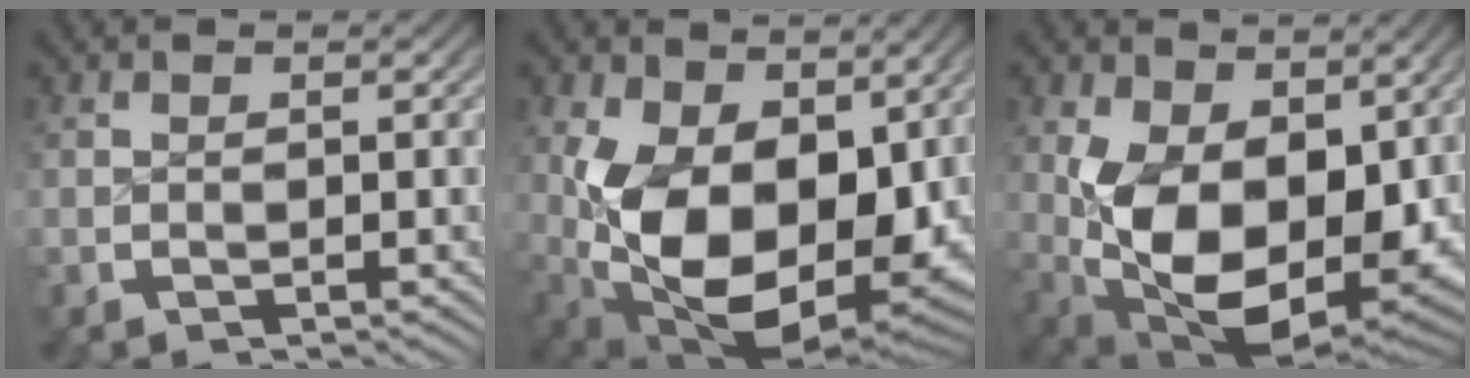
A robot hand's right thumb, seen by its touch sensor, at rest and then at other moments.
{"total": 17.8, "force": [-2.0, 11.4, 13.6], "torque": [-0.287, -0.093, 0.022]}
{"total": 16.0, "force": [-2.0, 10.1, 12.2], "torque": [-0.262, -0.086, 0.018]}